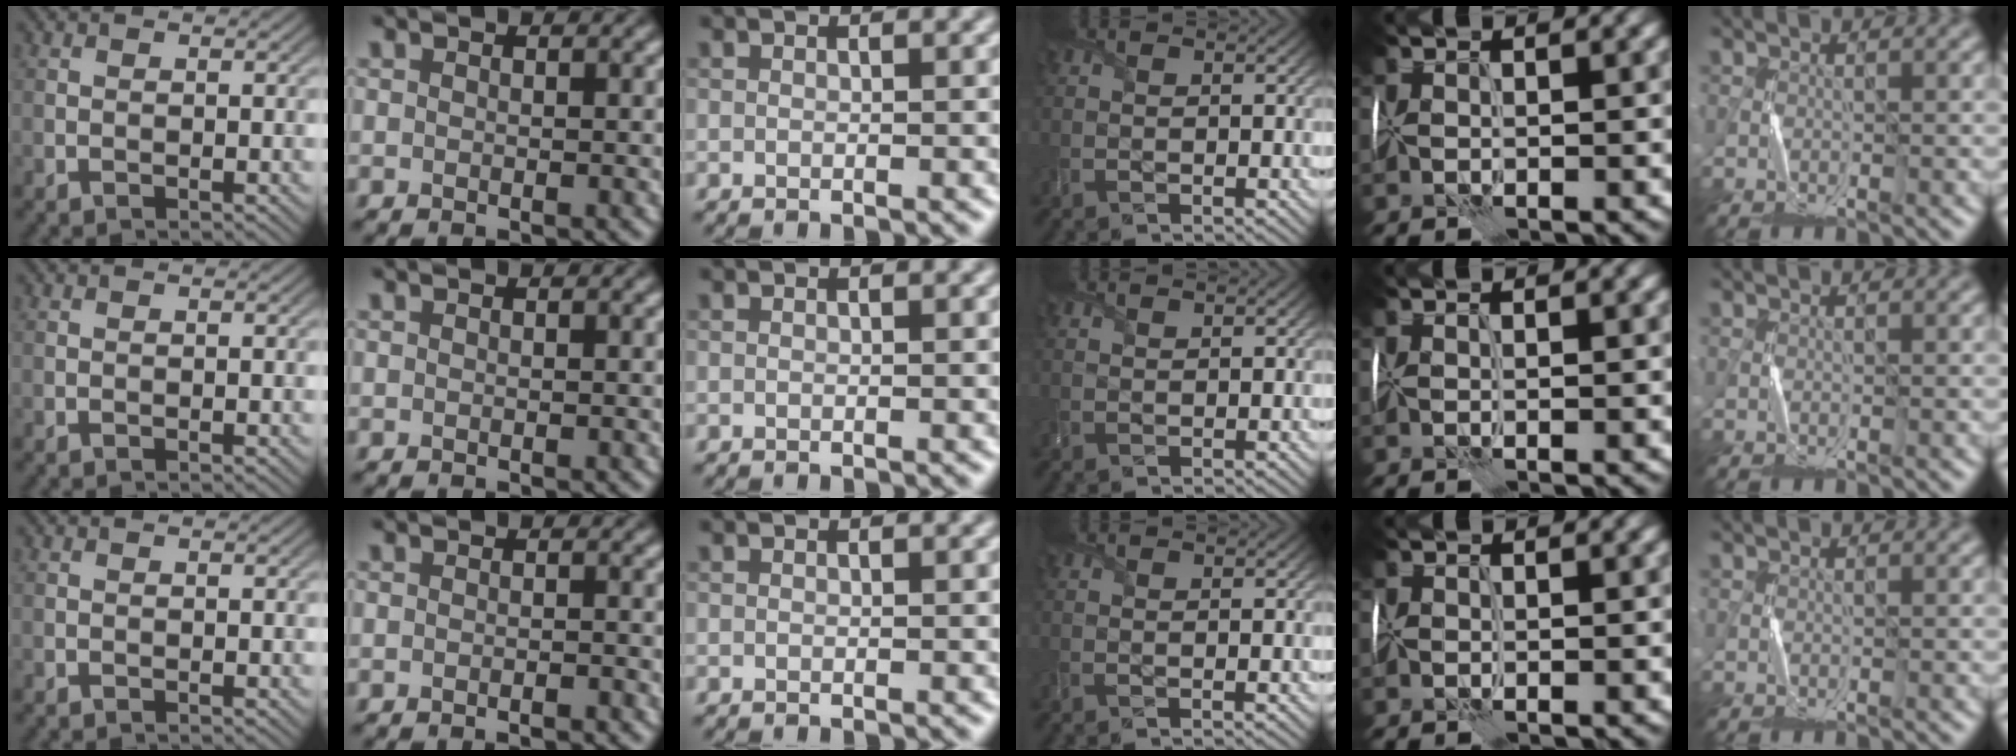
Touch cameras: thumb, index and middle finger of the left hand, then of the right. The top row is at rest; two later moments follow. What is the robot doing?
{"motion": "wrap", "object": "felt sheet"}